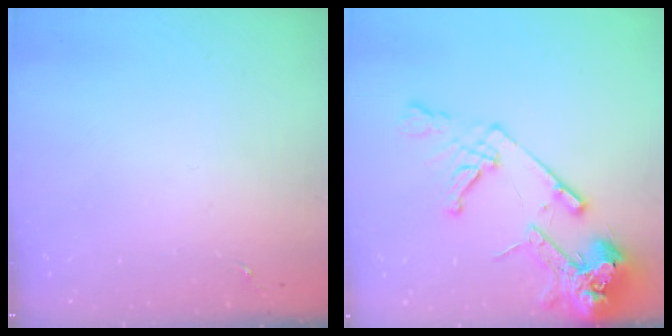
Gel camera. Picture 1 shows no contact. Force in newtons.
{"total": 16.9, "press": 16.7, "slide": 2.4}